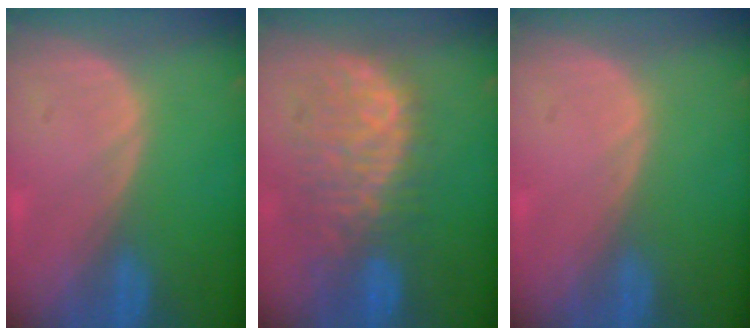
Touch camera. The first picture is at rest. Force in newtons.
{"total": 10.4, "press": 9.4, "slide": 4.6}
{"total": 0.0}